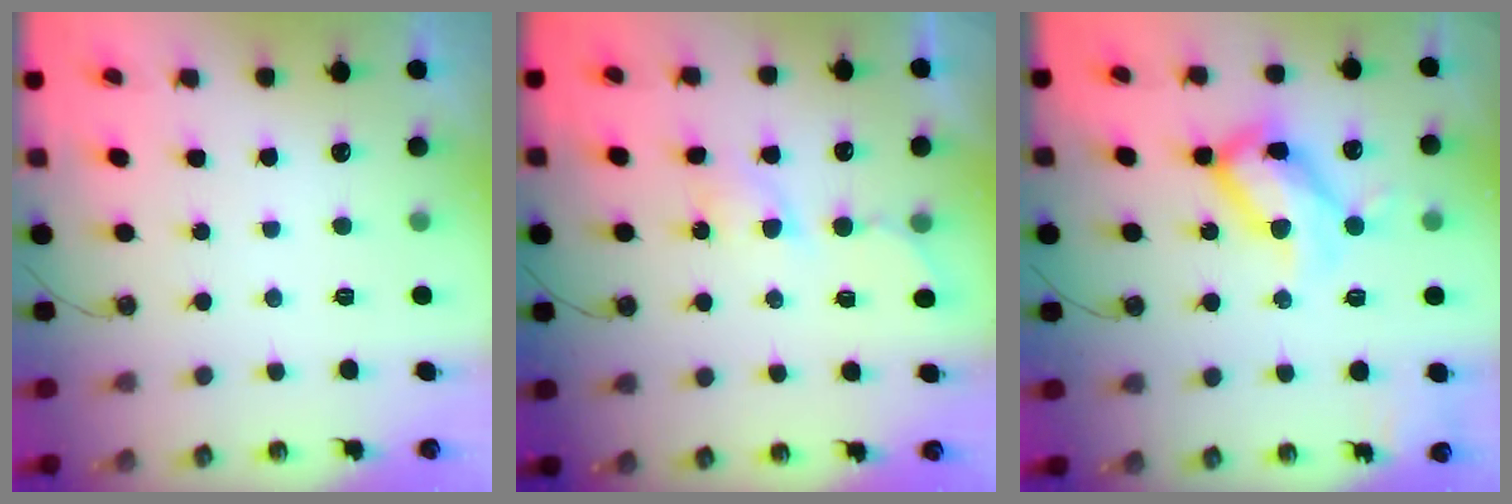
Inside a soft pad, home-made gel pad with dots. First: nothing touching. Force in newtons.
{"total": 4.5, "press": 4.5, "slide": 0.6}
{"total": 17.9, "press": 17.8, "slide": 1.9}